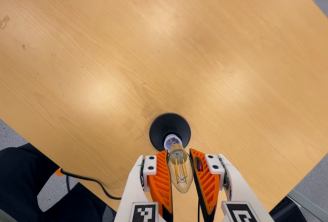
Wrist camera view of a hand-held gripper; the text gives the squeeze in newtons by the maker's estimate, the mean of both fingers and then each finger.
{"total": 20.0, "left": 21.2, "right": 18.8}